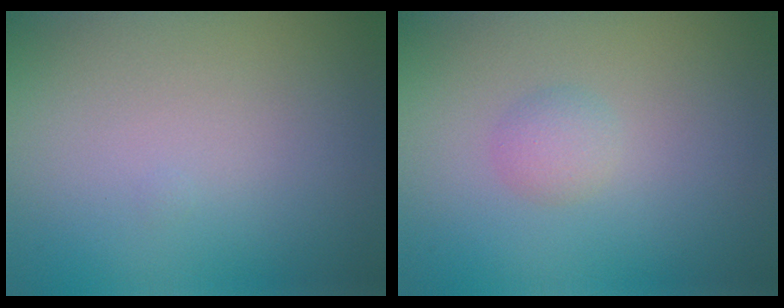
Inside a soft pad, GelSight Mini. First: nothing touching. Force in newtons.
{"total": 1.4, "press": 1.4, "slide": 0.1}